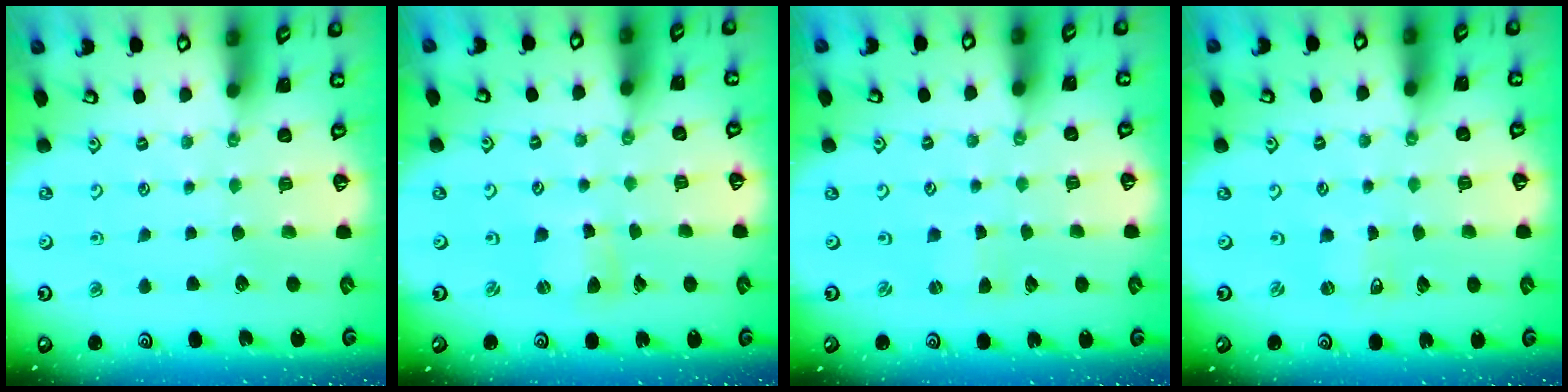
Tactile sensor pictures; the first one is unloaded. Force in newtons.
{"total": 3.2, "press": 3.2, "slide": 0.2}
{"total": 0.0}
{"total": 0.0}